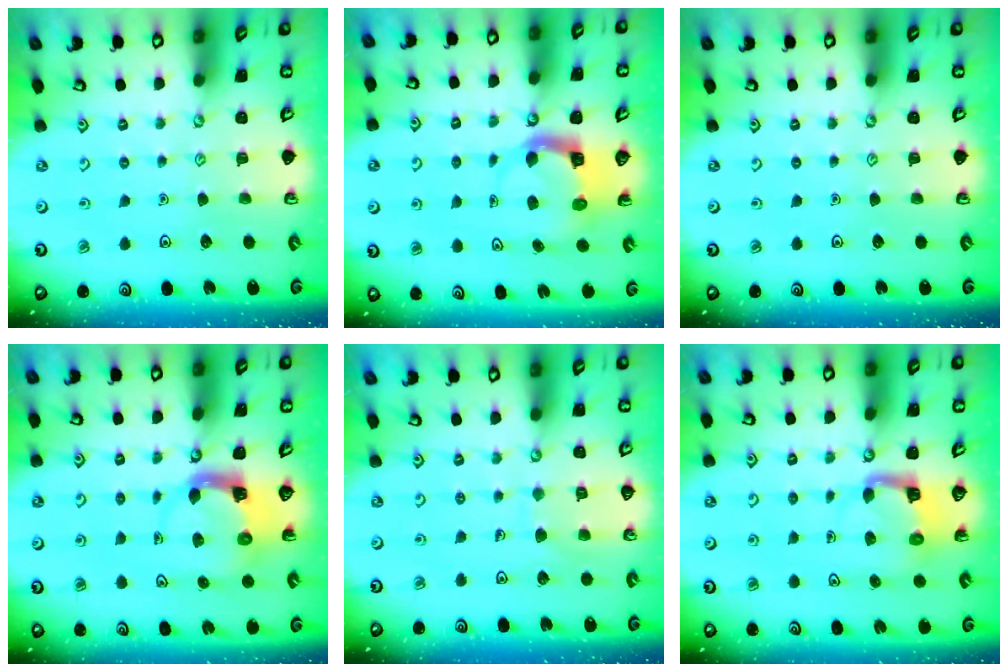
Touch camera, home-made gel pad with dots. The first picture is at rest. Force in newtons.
{"total": 4.0, "press": 4.0, "slide": 0.3}
{"total": 0.0}
{"total": 3.9, "press": 3.9, "slide": 0.6}
{"total": 6.6, "press": 6.6, "slide": 0.5}
{"total": 4.6, "press": 4.5, "slide": 0.4}